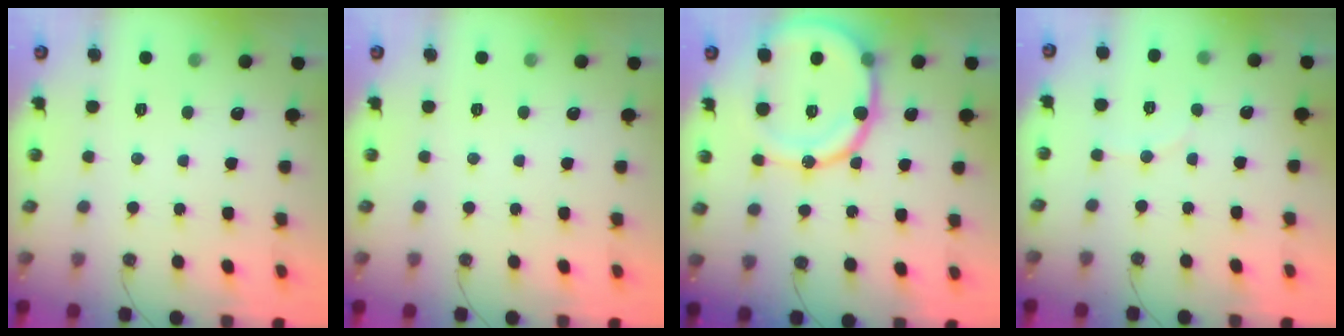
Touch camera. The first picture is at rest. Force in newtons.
{"total": 0.0}
{"total": 18.8, "press": 18.5, "slide": 3.4}
{"total": 3.9, "press": 3.8, "slide": 0.6}